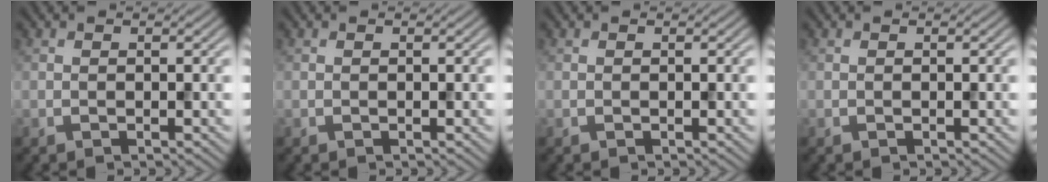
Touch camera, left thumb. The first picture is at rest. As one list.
[{"total": 0.0}, {"total": 0.0}, {"total": 0.0}]